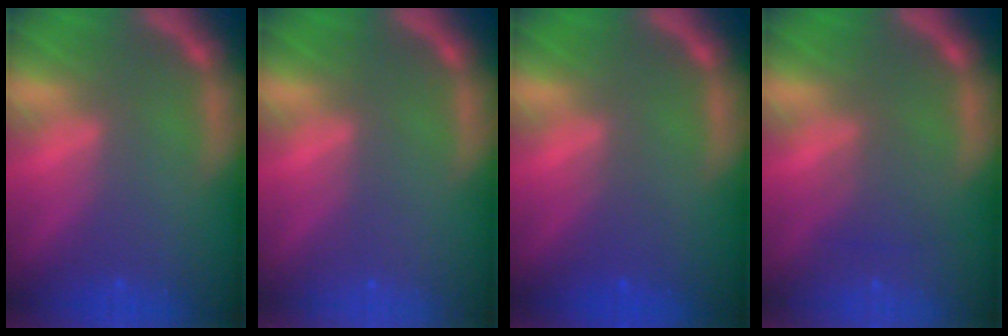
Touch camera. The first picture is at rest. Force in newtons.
{"total": 0.0}
{"total": 1.4}
{"total": 2.0}